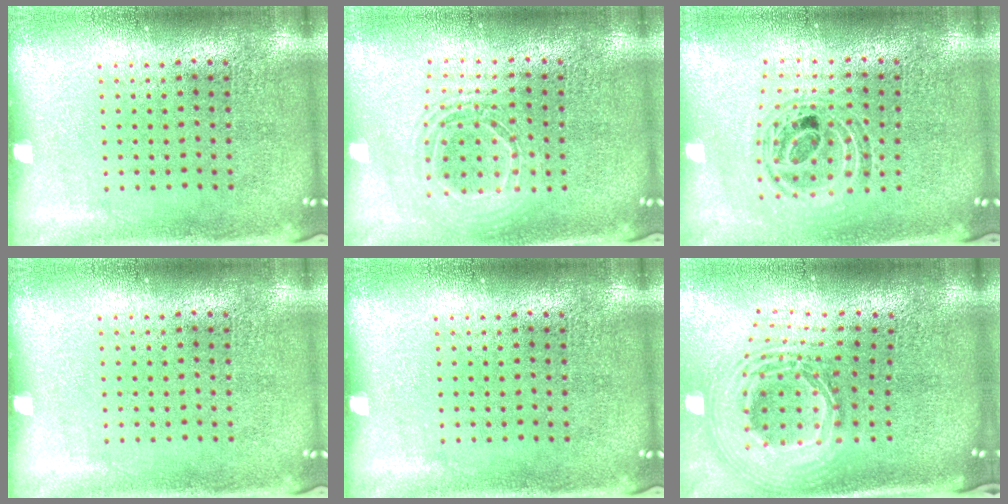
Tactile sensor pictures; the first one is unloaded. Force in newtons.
{"total": 1.6, "press": 1.4, "slide": 0.8}
{"total": 0.8, "press": 0.8, "slide": 0.2}
{"total": 0.0}
{"total": 0.0}
{"total": 2.9, "press": 2.0, "slide": 2.1}